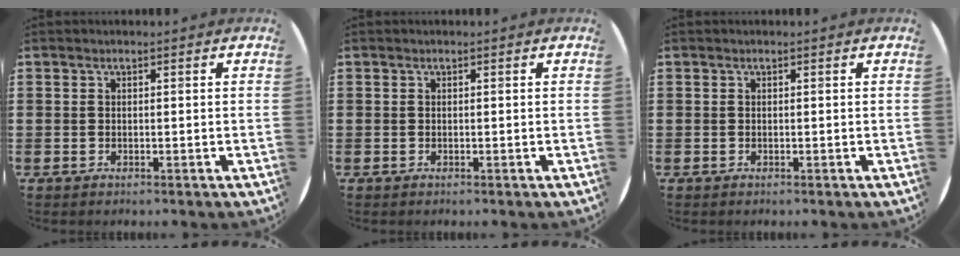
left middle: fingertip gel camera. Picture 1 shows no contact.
{"total": 0.0}
{"total": 0.0}